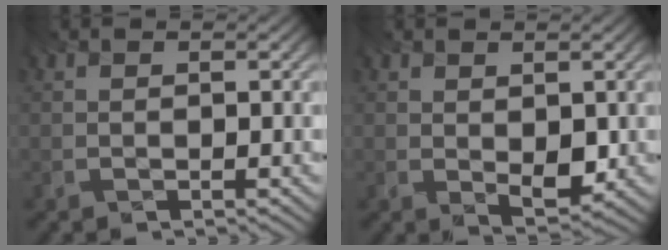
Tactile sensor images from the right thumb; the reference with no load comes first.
{"total": 3.4, "force": [0.2, 1.8, 2.8], "torque": [-0.051, -0.008, 0.003]}